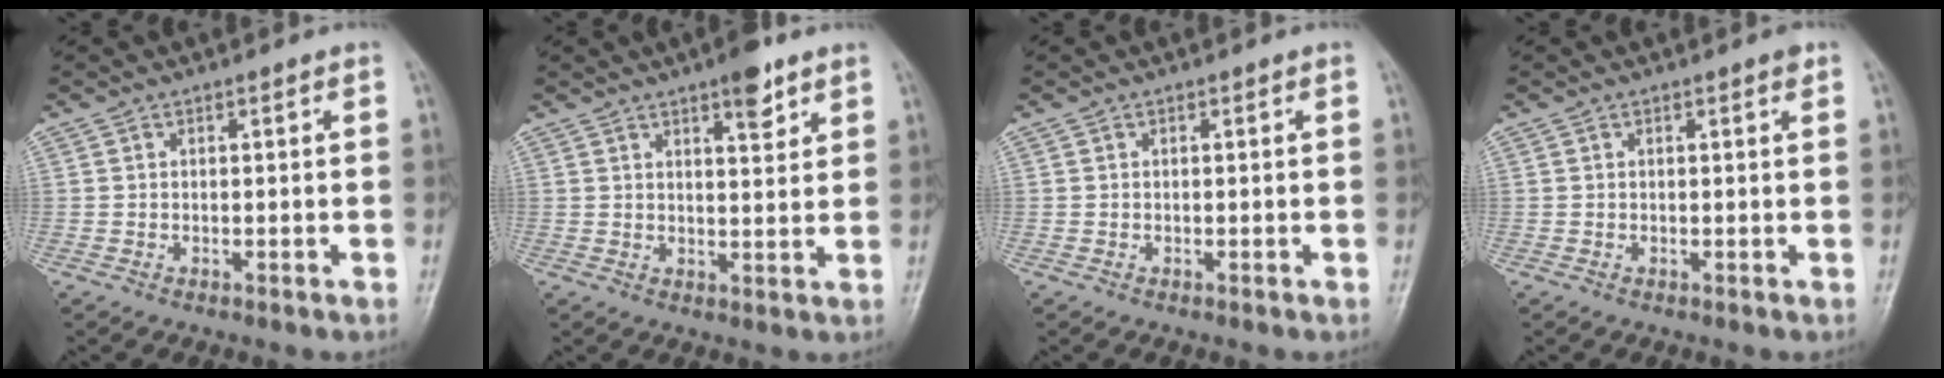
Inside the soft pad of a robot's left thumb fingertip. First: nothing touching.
{"total": 5.9, "force": [3.7, 1.9, 4.1], "torque": [-0.045, -0.019, 0.050]}
{"total": 0.0}
{"total": 0.9, "force": [0.5, 0.2, 0.7], "torque": [-0.008, 0.000, 0.005]}